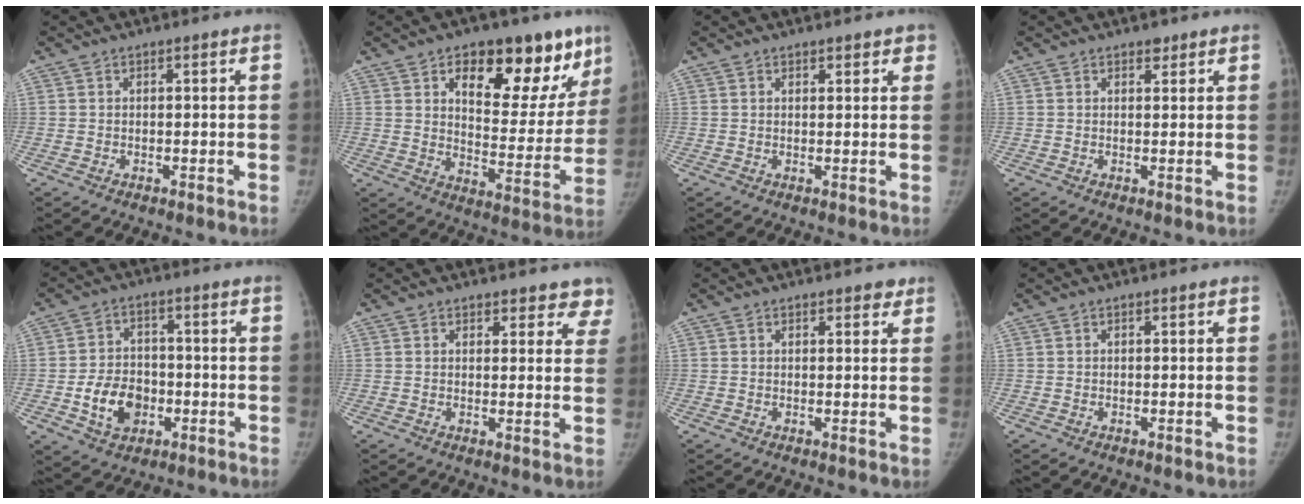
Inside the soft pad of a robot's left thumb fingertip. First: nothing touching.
{"total": 21.5, "force": [11.6, 10.5, 14.7], "torque": [-0.135, -0.043, 0.167]}
{"total": 2.4, "force": [1.8, 1.2, 1.0], "torque": [0.011, -0.006, 0.018]}
{"total": 1.4, "force": [1.0, 0.7, 0.5], "torque": [0.000, -0.007, 0.014]}
{"total": 9.4, "force": [-2.6, 7.1, 5.6], "torque": [-0.074, 0.015, -0.043]}
{"total": 6.5, "force": [5.6, 2.9, 1.2], "torque": [0.041, -0.023, 0.049]}
{"total": 1.9, "force": [1.4, 1.0, 0.7], "torque": [0.006, -0.007, 0.013]}
{"total": 0.0}